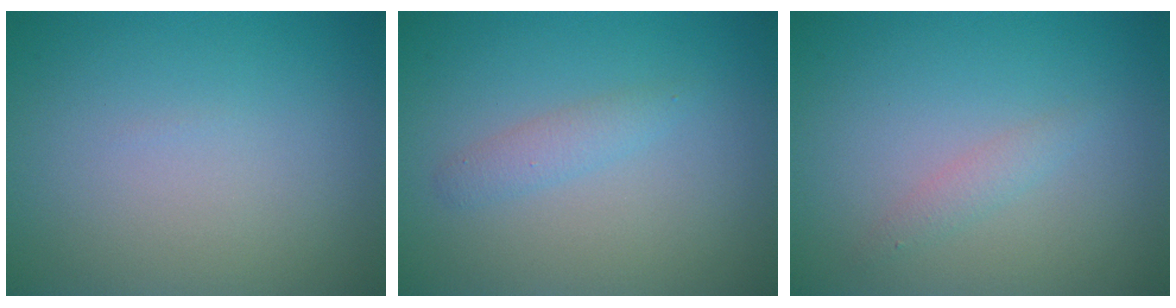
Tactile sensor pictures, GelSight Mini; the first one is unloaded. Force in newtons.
{"total": 1.5, "press": 1.5, "slide": 0.0}
{"total": 1.1, "press": 1.1, "slide": 0.0}